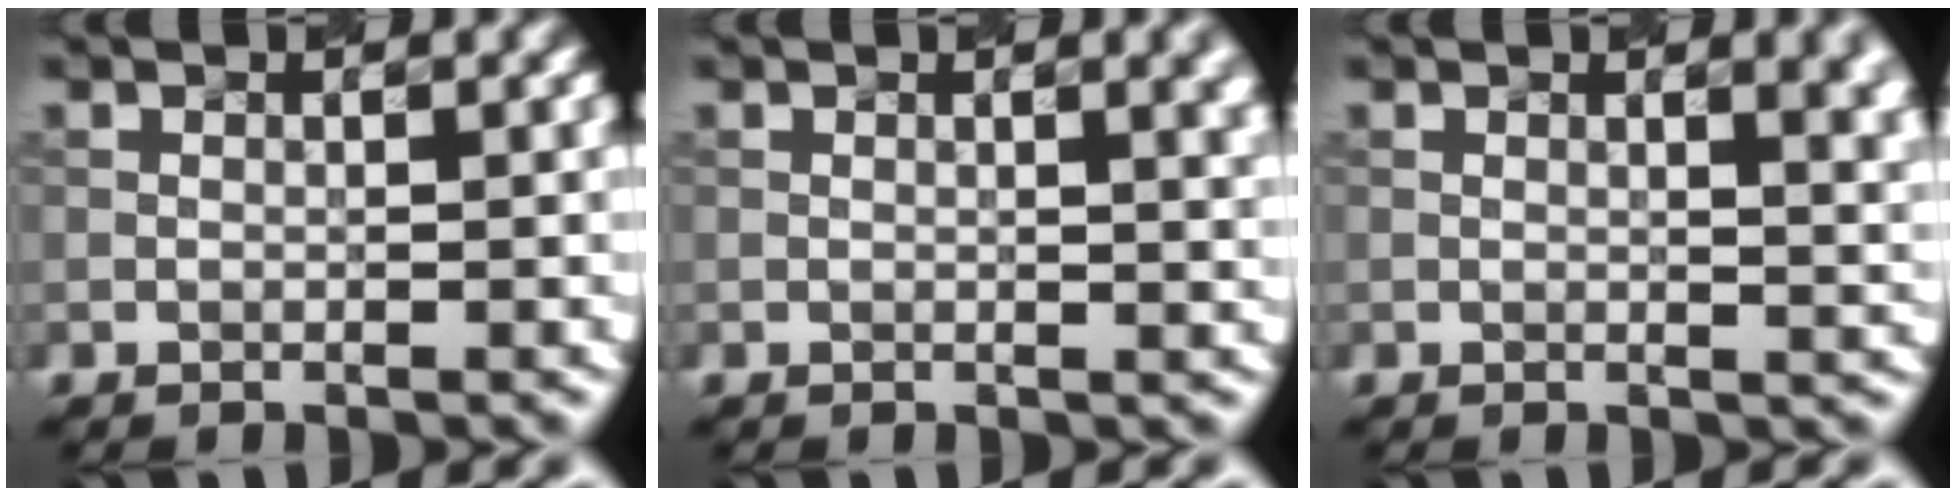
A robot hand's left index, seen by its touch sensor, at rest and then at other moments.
{"total": 3.9, "force": [1.3, 1.6, 3.3], "torque": [-0.019, 0.012, 0.014]}
{"total": 5.9, "force": [1.9, 2.7, 4.8], "torque": [-0.016, 0.012, 0.026]}